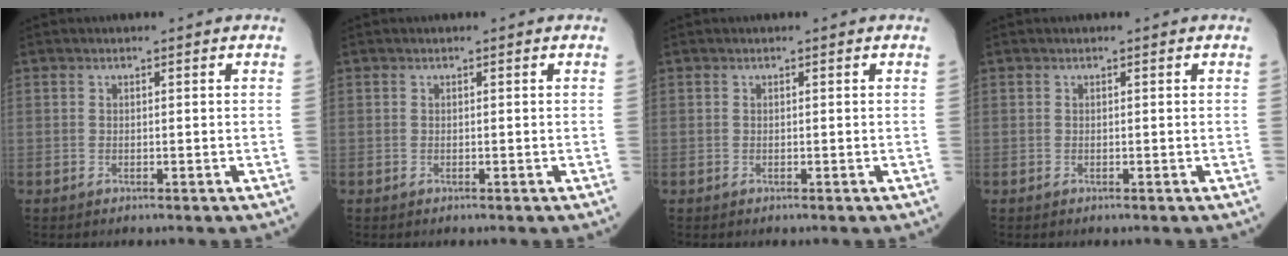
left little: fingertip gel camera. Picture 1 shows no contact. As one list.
[{"total": 0.0}, {"total": 0.0}, {"total": 0.0}]